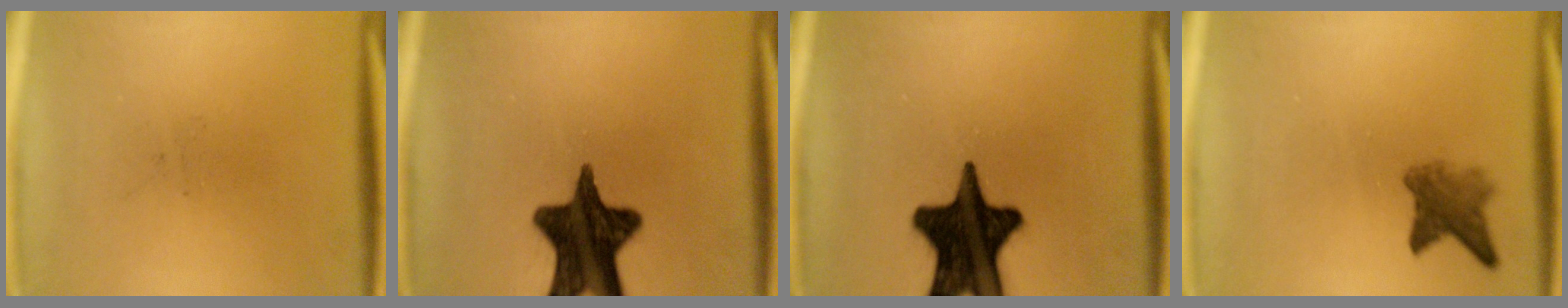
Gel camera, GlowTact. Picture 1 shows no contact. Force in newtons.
{"total": 15.1}
{"total": 18.9}
{"total": 3.9}